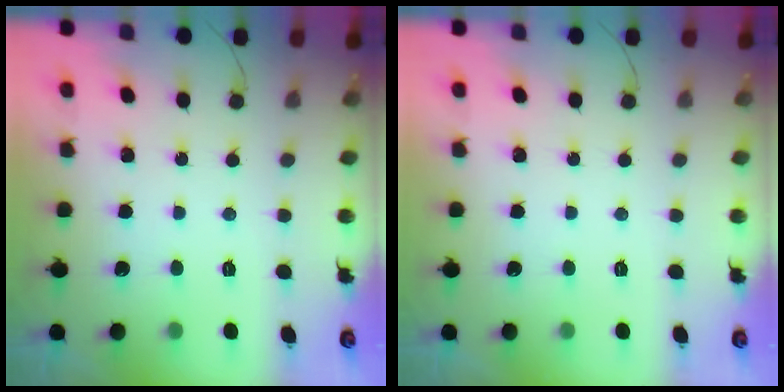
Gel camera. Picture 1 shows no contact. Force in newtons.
{"total": 0.0}